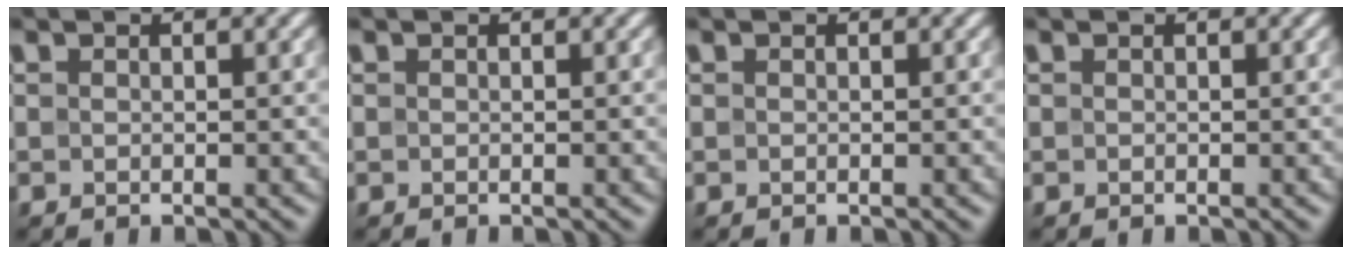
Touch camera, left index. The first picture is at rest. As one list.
[{"total": 0.0}, {"total": 0.0}, {"total": 0.0}]